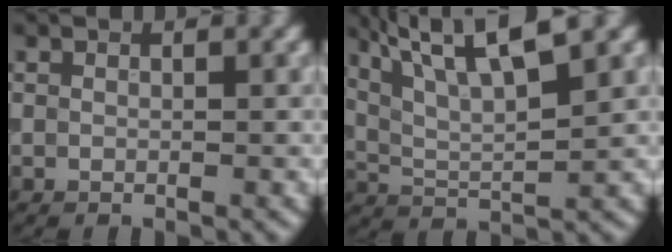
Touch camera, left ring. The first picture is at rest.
{"total": 7.5, "force": [4.1, 1.9, 6.0], "torque": [-0.107, 0.013, 0.075]}